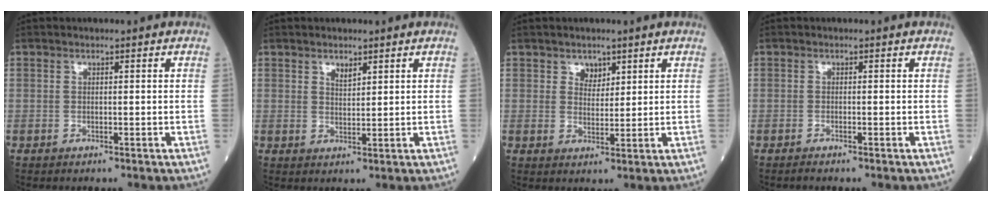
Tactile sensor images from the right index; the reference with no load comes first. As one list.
[{"total": 1.9, "force": [1.3, 0.8, 1.1], "torque": [-0.019, -0.002, 0.026]}, {"total": 2.6, "force": [1.7, 1.8, 0.9], "torque": [-0.012, -0.001, 0.029]}, {"total": 0.6, "force": [-0.5, -0.1, 0.3], "torque": [-0.010, 0.000, -0.010]}]